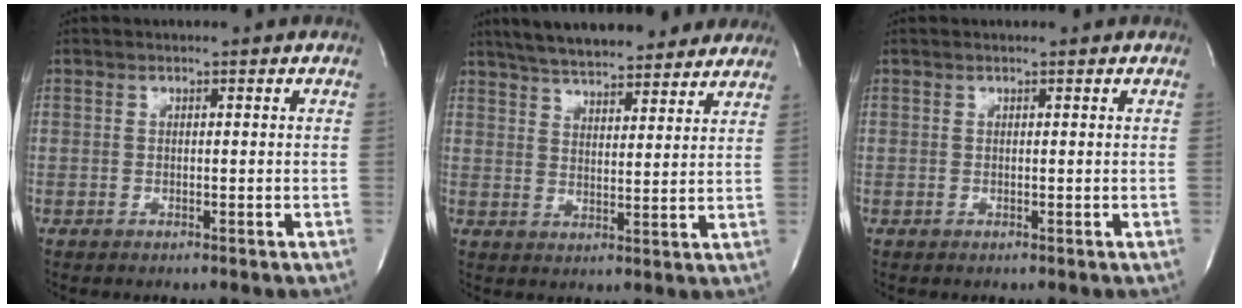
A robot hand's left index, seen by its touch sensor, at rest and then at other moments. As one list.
[{"total": 19.1, "force": [16.6, 4.7, 8.3], "torque": [-0.135, 0.029, 0.229]}, {"total": 0.7, "force": [0.7, 0.0, 0.1], "torque": [-0.007, 0.006, 0.013]}]